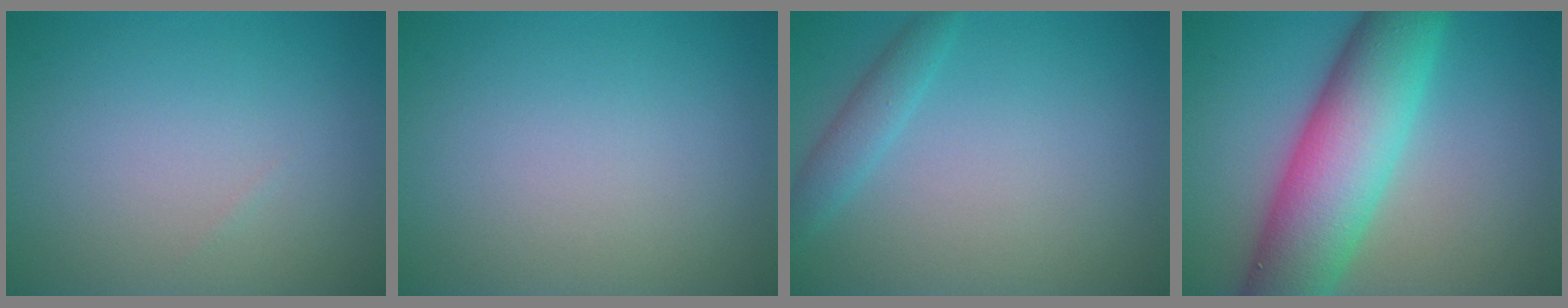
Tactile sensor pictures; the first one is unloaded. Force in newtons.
{"total": 0.0}
{"total": 1.9, "press": 1.9, "slide": 0.1}
{"total": 10.7, "press": 10.7, "slide": 0.4}